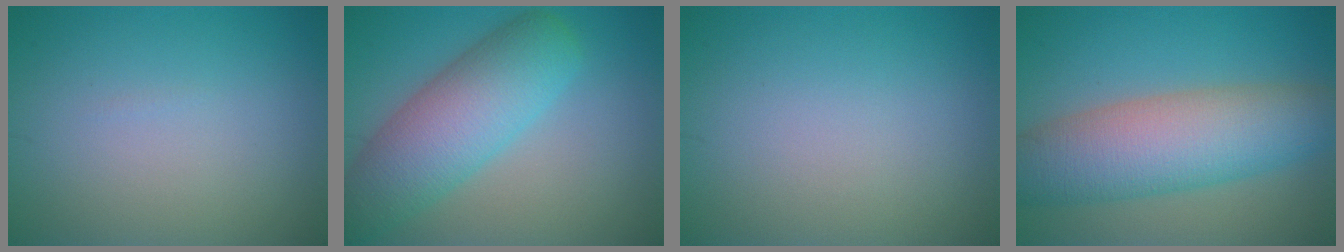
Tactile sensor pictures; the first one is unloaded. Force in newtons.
{"total": 7.7, "press": 7.7, "slide": 0.3}
{"total": 0.0}
{"total": 8.8, "press": 8.8, "slide": 0.4}